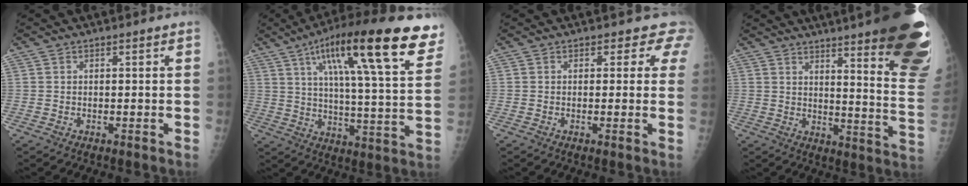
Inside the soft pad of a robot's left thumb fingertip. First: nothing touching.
{"total": 26.3, "force": [14.0, 5.4, 21.6], "torque": [-0.307, -0.022, 0.206]}
{"total": 3.3, "force": [2.6, 2.1, 0.3], "torque": [0.028, -0.012, 0.003]}
{"total": 25.5, "force": [17.5, 3.5, 18.2], "torque": [-0.176, -0.101, 0.211]}